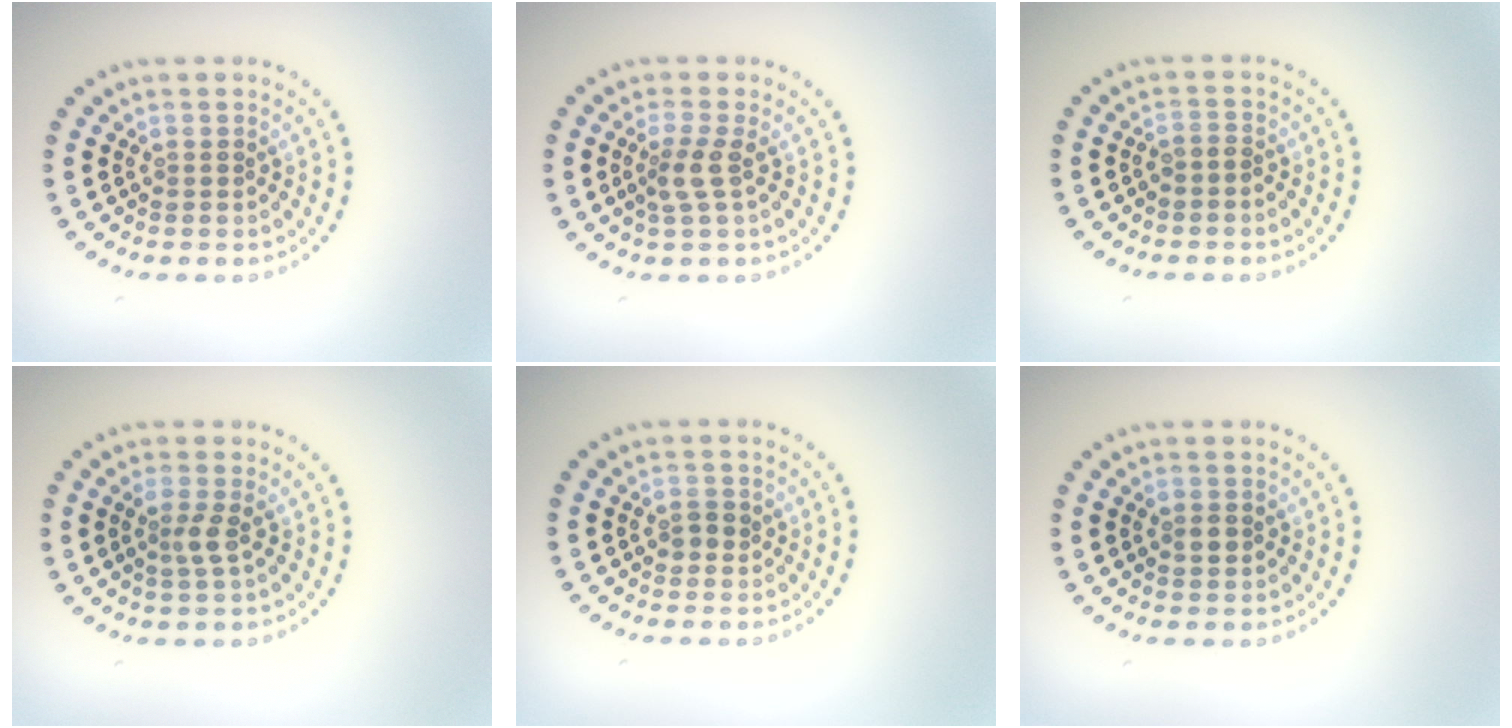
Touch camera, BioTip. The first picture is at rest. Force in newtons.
{"total": 2.1, "press": 1.6, "slide": 1.3}
{"total": 0.7, "press": 0.4, "slide": 0.6}
{"total": 1.7, "press": 1.2, "slide": 1.1}
{"total": 1.3, "press": 1.2, "slide": 0.4}
{"total": 1.0, "press": 1.0, "slide": 0.1}